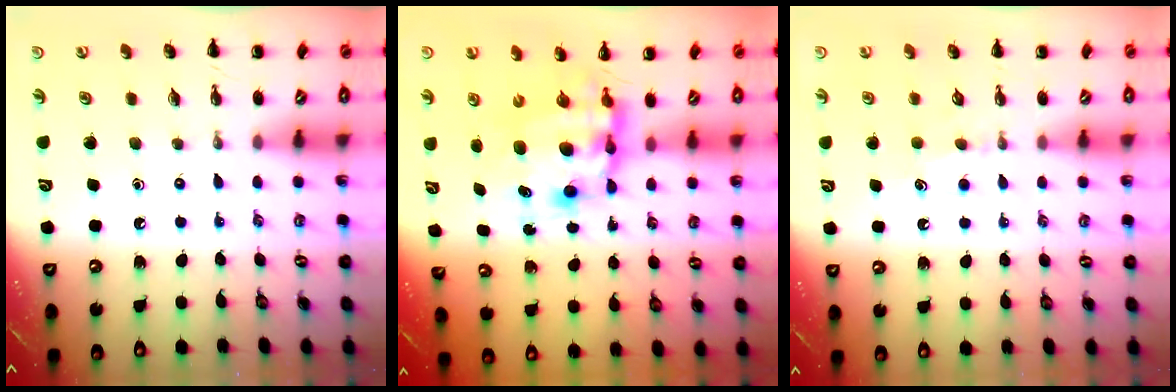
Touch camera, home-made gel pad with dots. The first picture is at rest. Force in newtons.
{"total": 9.7, "press": 9.3, "slide": 3.0}
{"total": 5.1, "press": 4.8, "slide": 1.5}